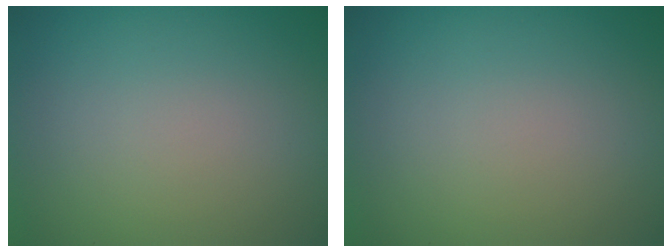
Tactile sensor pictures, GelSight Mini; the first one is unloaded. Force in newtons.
{"total": 0.0}